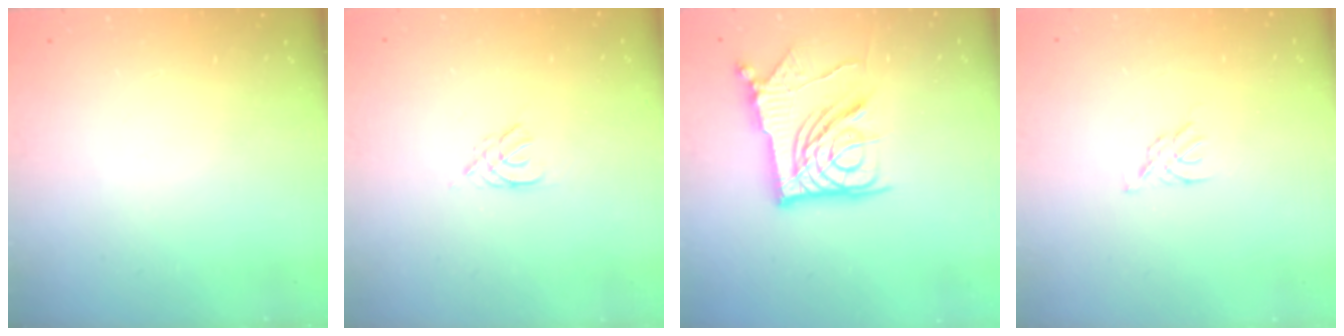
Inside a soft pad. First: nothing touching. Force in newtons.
{"total": 2.6, "press": 2.5, "slide": 0.5}
{"total": 15.6, "press": 15.5, "slide": 1.5}
{"total": 0.8, "press": 0.7, "slide": 0.3}